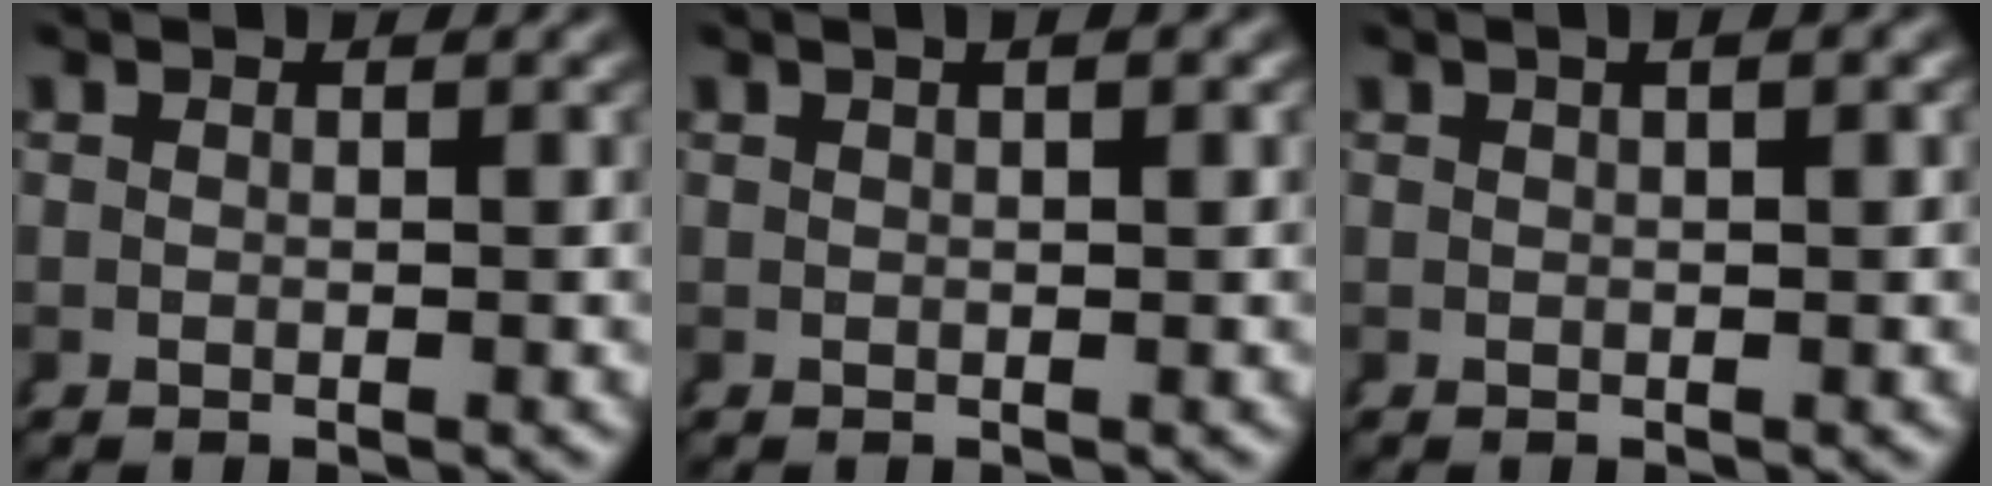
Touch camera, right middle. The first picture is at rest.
{"total": 1.4, "force": [0.7, 0.2, 1.2], "torque": [-0.012, 0.014, 0.005]}
{"total": 1.6, "force": [0.6, 0.2, 1.4], "torque": [-0.014, 0.014, 0.005]}